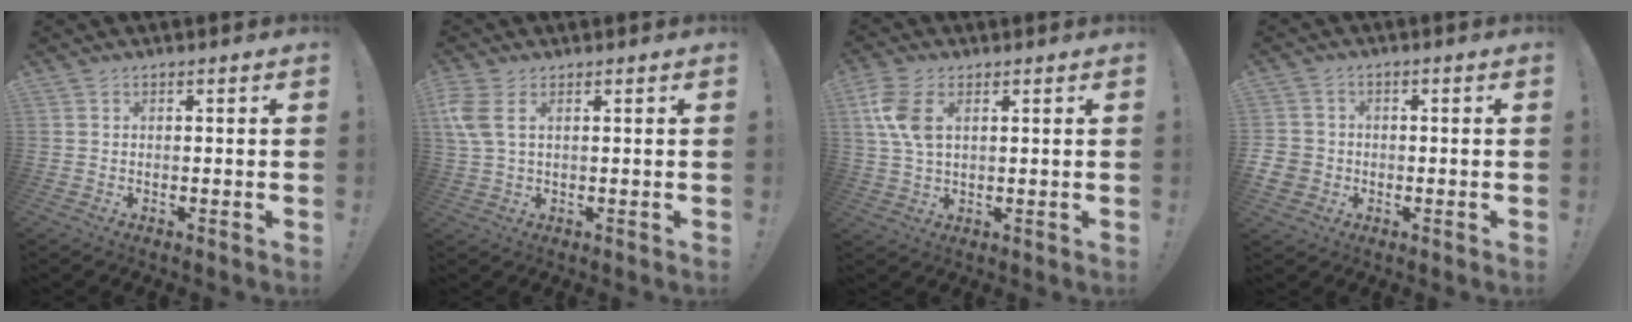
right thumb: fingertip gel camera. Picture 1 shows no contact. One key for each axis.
{"total": 5.4, "fx": 1.8, "fy": 2.2, "fz": 4.7, "tx": -0.110, "ty": -0.006, "tz": 0.030}
{"total": 8.4, "fx": 2.6, "fy": 4.6, "fz": 6.6, "tx": -0.143, "ty": -0.004, "tz": 0.047}
{"total": 5.8, "fx": -1.6, "fy": 5.3, "fz": 1.8, "tx": -0.043, "ty": 0.011, "tz": -0.029}